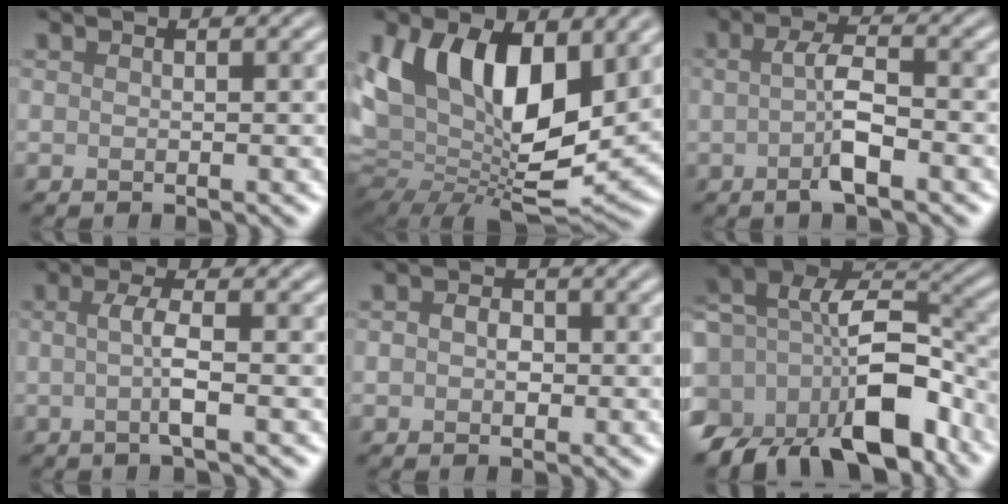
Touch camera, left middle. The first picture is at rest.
{"total": 14.8, "force": [2.6, 8.7, 11.6], "torque": [-0.216, -0.020, 0.038]}
{"total": 3.6, "force": [-0.8, 1.0, 3.4], "torque": [-0.065, 0.000, -0.017]}
{"total": 2.7, "force": [-0.2, 0.4, 2.7], "torque": [-0.052, -0.002, -0.007]}
{"total": 2.0, "force": [0.0, 1.5, 1.2], "torque": [-0.017, 0.001, -0.006]}
{"total": 12.0, "force": [-5.3, 7.0, 8.1], "torque": [-0.137, 0.002, -0.090]}